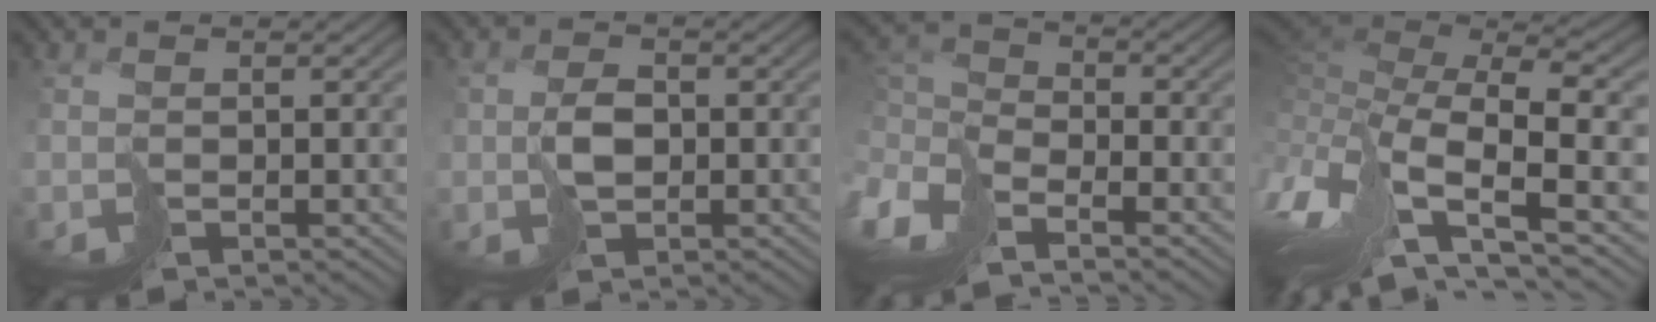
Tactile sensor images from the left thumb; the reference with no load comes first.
{"total": 2.9, "force": [0.2, 2.0, 2.0], "torque": [-0.039, 0.002, 0.011]}
{"total": 8.6, "force": [-4.3, 4.2, 6.1], "torque": [-0.178, -0.009, -0.087]}
{"total": 16.1, "force": [-4.0, 6.4, 14.2], "torque": [-0.343, -0.017, -0.025]}